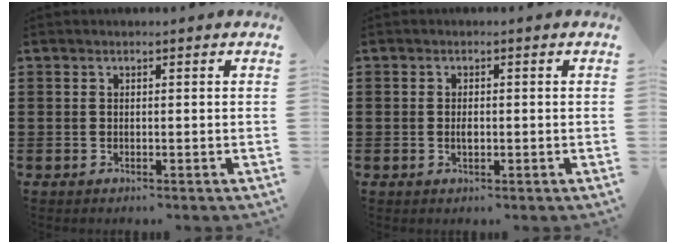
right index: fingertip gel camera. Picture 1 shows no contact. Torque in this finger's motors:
{"motor_torque": [0.19, 0.20, 0.15, 0.01]}